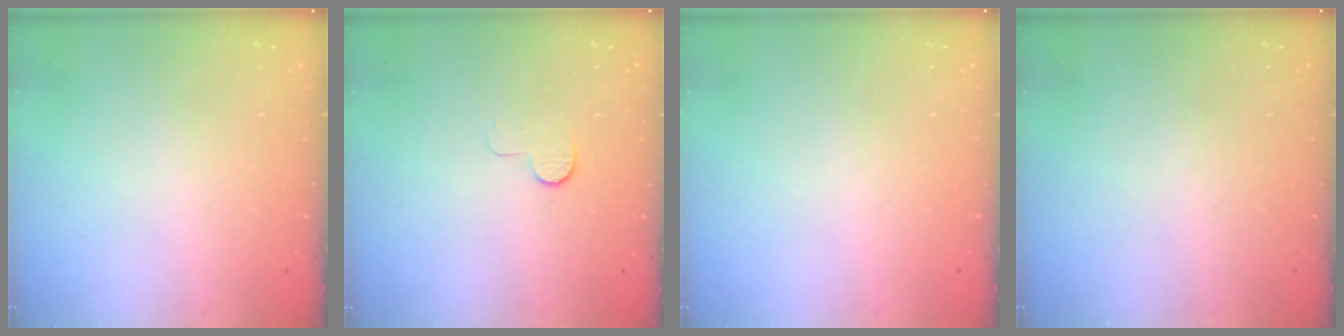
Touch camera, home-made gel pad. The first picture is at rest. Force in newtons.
{"total": 5.7, "press": 5.6, "slide": 0.6}
{"total": 0.0}
{"total": 0.0}